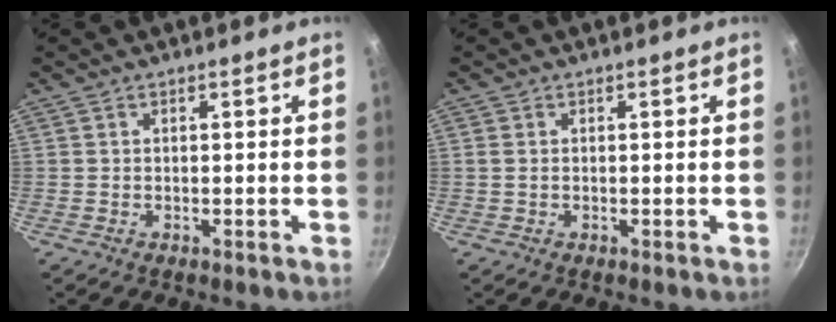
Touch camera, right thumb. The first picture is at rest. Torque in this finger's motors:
{"motor_torque": [-0.10, -0.20, -0.36, 0.18, -0.03]}